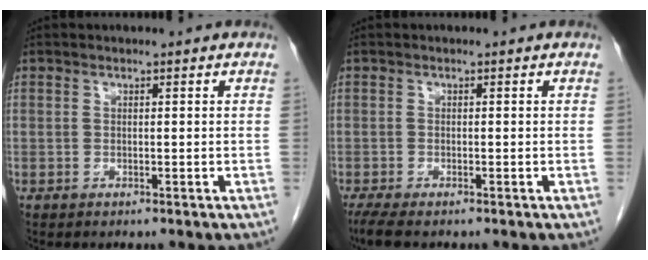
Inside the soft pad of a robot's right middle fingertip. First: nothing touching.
{"total": 3.8, "force": [-3.1, 0.7, 2.2], "torque": [-0.044, -0.013, -0.049]}